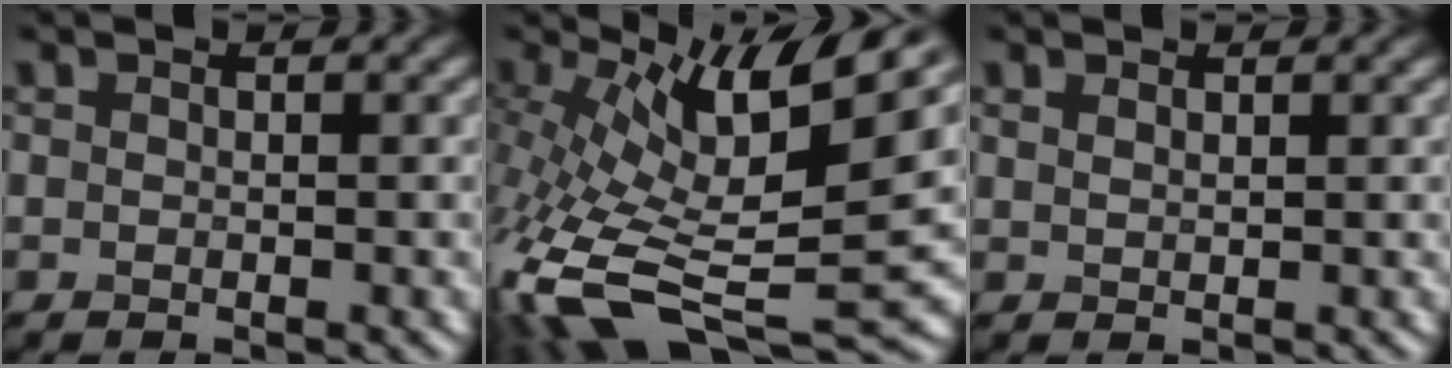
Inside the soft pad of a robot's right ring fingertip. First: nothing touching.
{"total": 13.1, "force": [0.2, 4.7, 12.3], "torque": [-0.249, -0.005, 0.024]}
{"total": 0.9, "force": [0.8, 0.3, 0.3], "torque": [-0.010, 0.000, 0.018]}